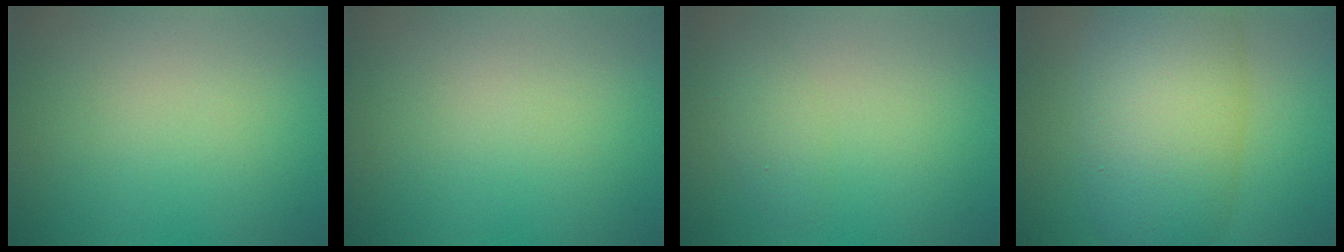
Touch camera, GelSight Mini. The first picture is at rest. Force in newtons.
{"total": 0.0}
{"total": 1.5, "press": 1.5, "slide": 0.1}
{"total": 10.1, "press": 10.1, "slide": 0.3}